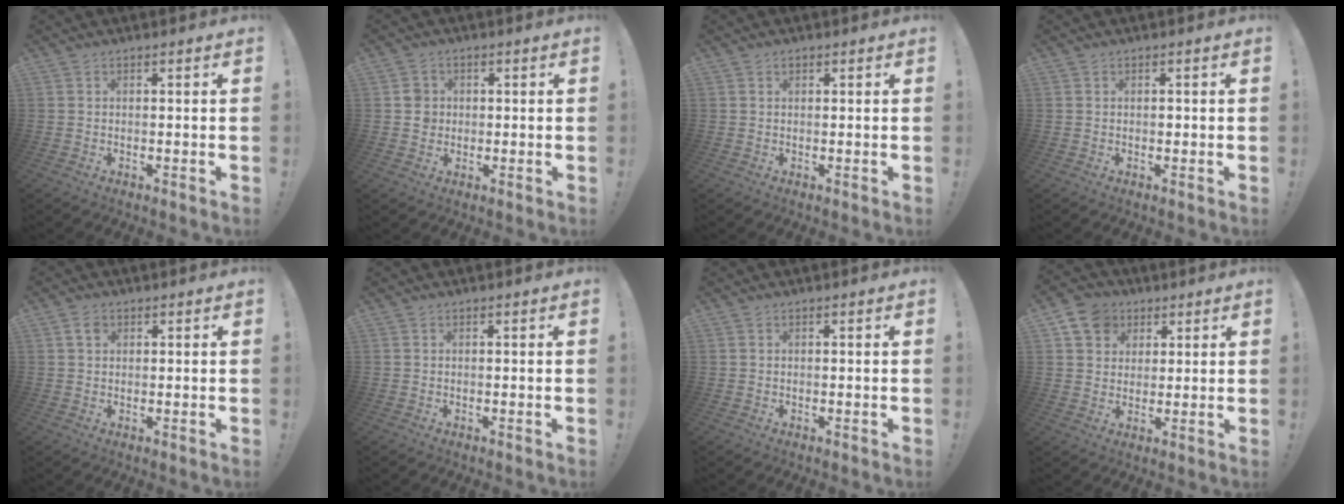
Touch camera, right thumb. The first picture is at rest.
{"total": 4.5, "force": [0.2, 4.2, 1.4], "torque": [-0.012, 0.006, 0.003]}
{"total": 0.6, "force": [0.4, 0.5, 0.2], "torque": [0.003, -0.002, 0.006]}
{"total": 0.6, "force": [-0.4, 0.5, 0.1], "torque": [-0.008, 0.004, -0.006]}
{"total": 2.8, "force": [0.9, 2.1, 1.6], "torque": [-0.029, 0.006, 0.016]}
{"total": 0.0}
{"total": 0.0}
{"total": 9.4, "force": [4.3, 7.8, 3.1], "torque": [-0.049, -0.021, 0.087]}